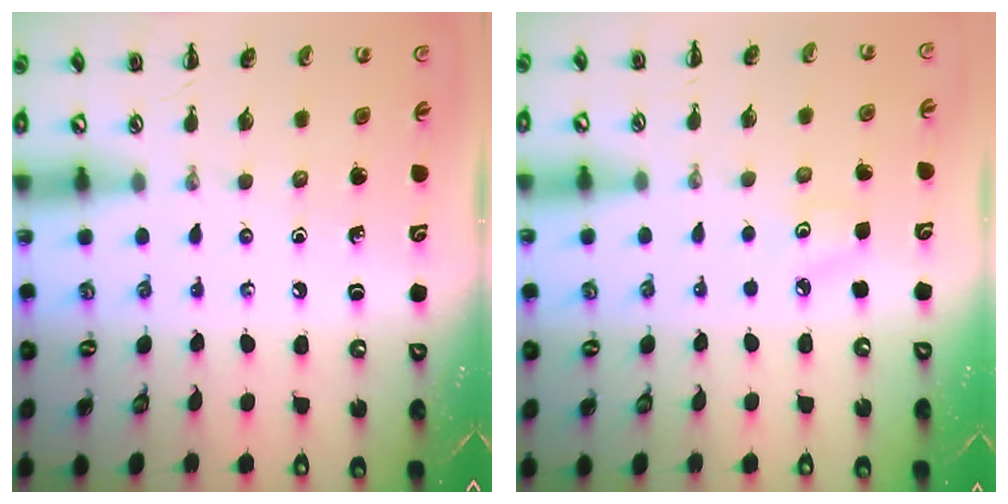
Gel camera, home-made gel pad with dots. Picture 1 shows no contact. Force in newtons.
{"total": 4.3, "press": 4.1, "slide": 1.3}